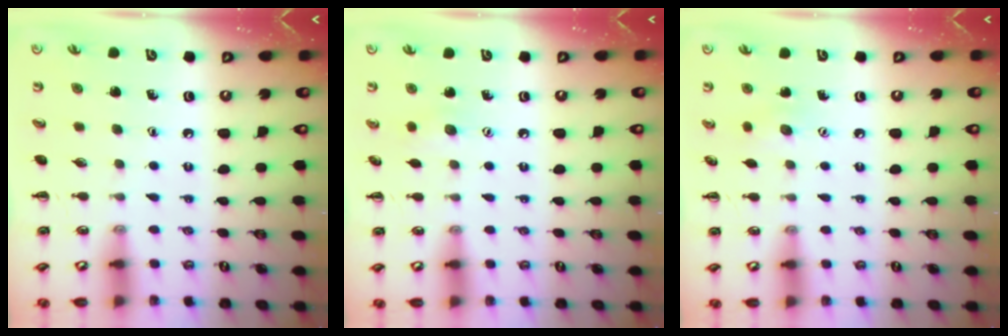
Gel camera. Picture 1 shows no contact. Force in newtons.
{"total": 5.8, "press": 5.7, "slide": 1.3}
{"total": 6.2, "press": 6.1, "slide": 1.3}